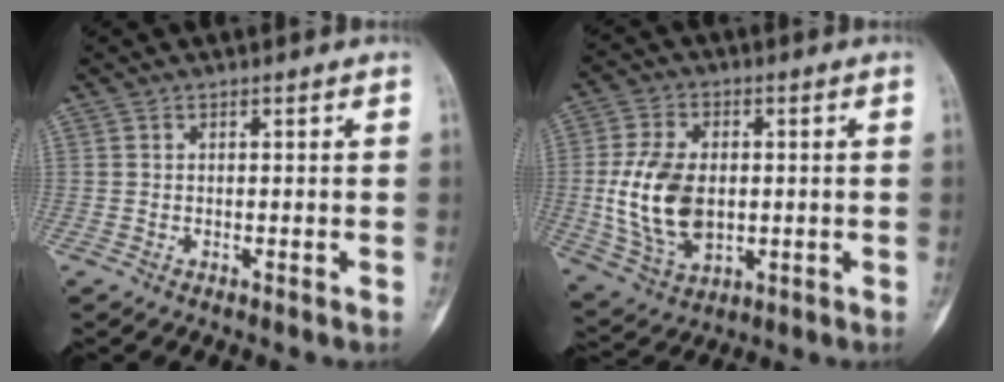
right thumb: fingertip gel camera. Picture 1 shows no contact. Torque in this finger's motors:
{"motor_torque": [1.86, 0.60, 0.57, -1.79, 0.19]}